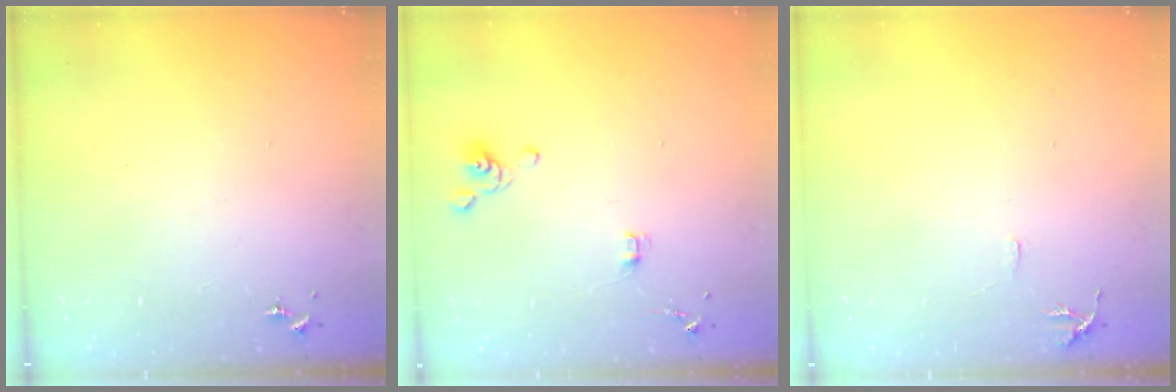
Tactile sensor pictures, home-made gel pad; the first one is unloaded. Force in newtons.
{"total": 4.7, "press": 4.2, "slide": 2.2}
{"total": 6.0, "press": 5.9, "slide": 0.7}